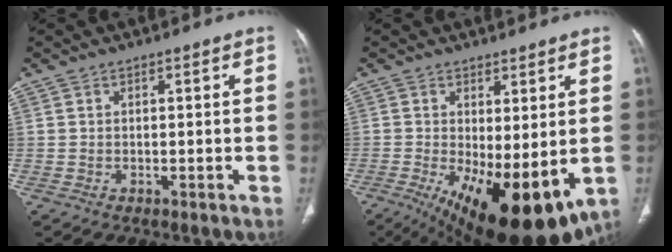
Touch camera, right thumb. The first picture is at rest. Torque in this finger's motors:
{"motor_torque": [1.27, 2.79, 0.83, 0.50, 0.20]}